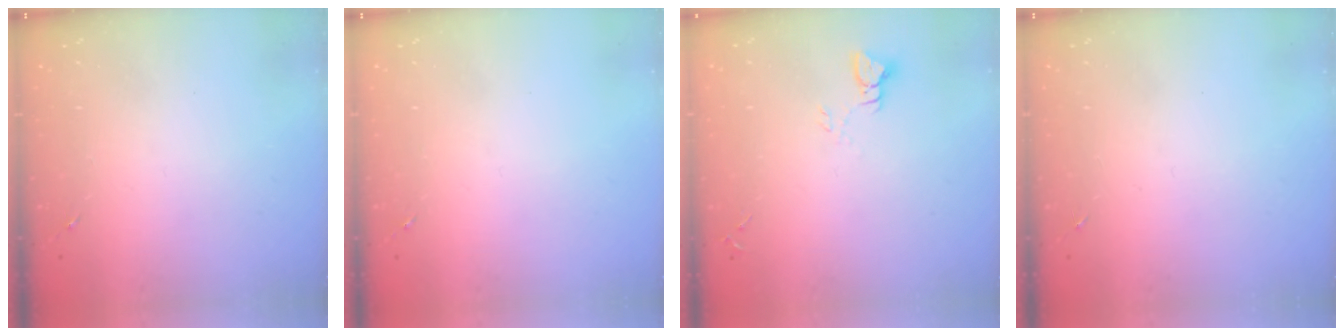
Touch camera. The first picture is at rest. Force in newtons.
{"total": 0.0}
{"total": 3.5, "press": 3.5, "slide": 0.2}
{"total": 0.0}